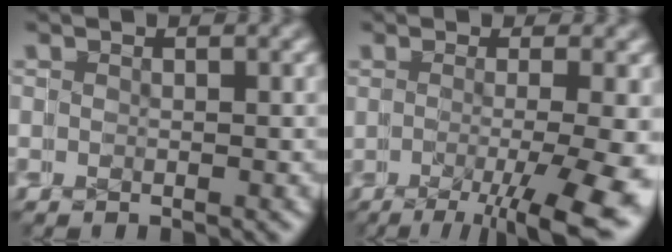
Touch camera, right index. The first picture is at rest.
{"total": 6.7, "force": [-4.0, 2.0, 5.0], "torque": [-0.061, -0.023, -0.046]}